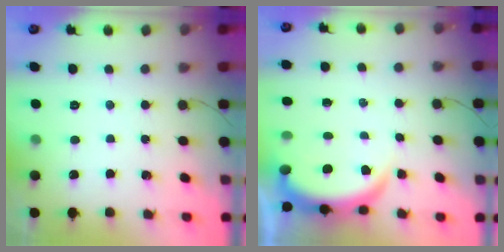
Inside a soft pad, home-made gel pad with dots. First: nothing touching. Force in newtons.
{"total": 4.7, "press": 4.7, "slide": 0.4}